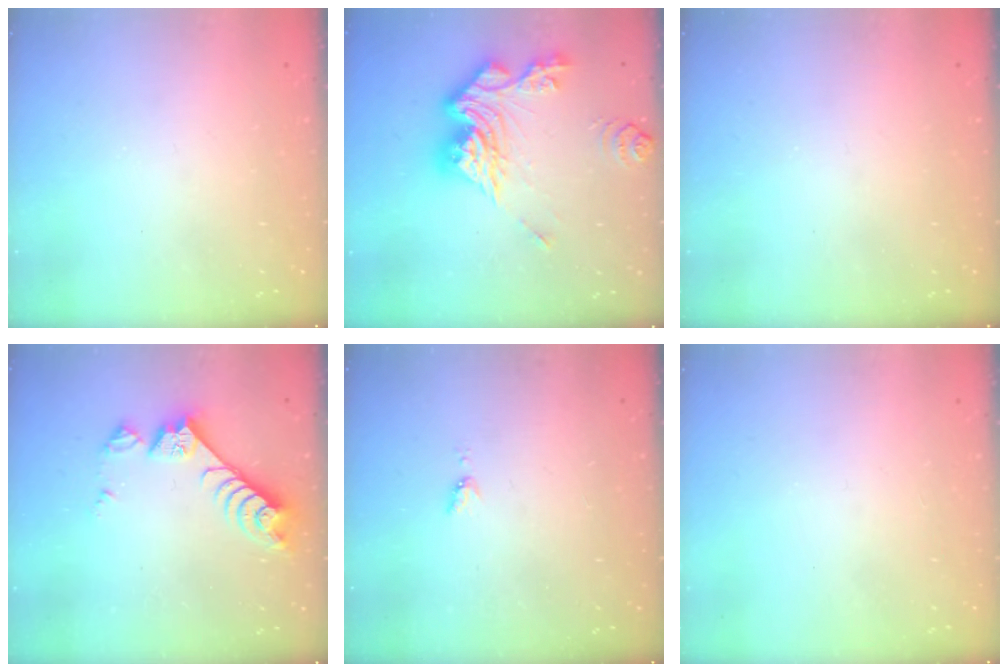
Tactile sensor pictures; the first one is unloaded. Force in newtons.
{"total": 19.6, "press": 19.5, "slide": 2.3}
{"total": 0.0}
{"total": 8.6, "press": 8.6, "slide": 0.1}
{"total": 4.4, "press": 4.4, "slide": 0.6}
{"total": 0.0}